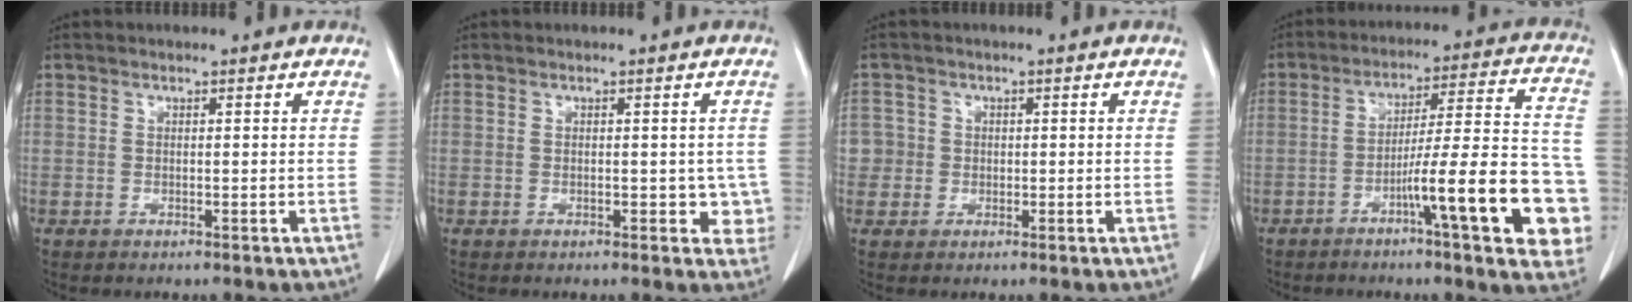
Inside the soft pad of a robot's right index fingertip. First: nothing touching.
{"total": 3.8, "force": [-0.8, 2.3, 2.9], "torque": [-0.011, 0.008, -0.006]}
{"total": 2.8, "force": [-0.2, 2.8, -0.2], "torque": [0.018, 0.009, -0.007]}
{"total": 18.0, "force": [-6.5, 1.8, 16.7], "torque": [-0.174, 0.029, -0.086]}